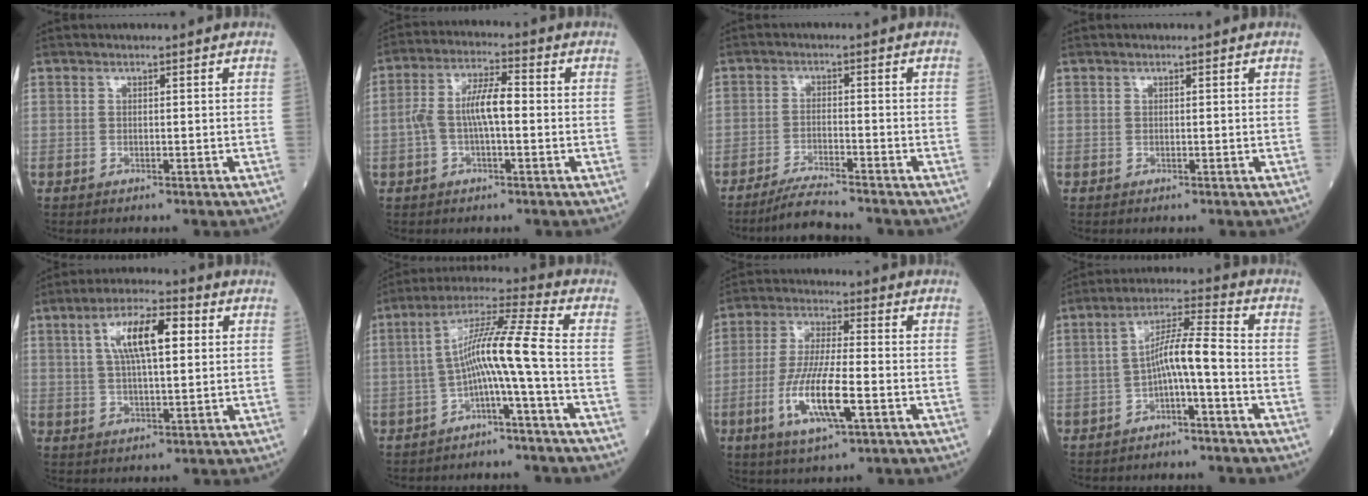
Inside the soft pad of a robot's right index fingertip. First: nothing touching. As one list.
[{"total": 7.4, "force": [-0.5, 2.1, 7.0], "torque": [-0.145, 0.024, -0.012]}, {"total": 6.3, "force": [-5.7, -0.3, 2.7], "torque": [-0.048, -0.022, -0.100]}, {"total": 0.0}, {"total": 10.0, "force": [2.9, 2.8, 9.1], "torque": [-0.168, 0.021, 0.052]}, {"total": 9.1, "force": [-2.1, -1.3, 8.7], "torque": [-0.159, 0.031, -0.040]}, {"total": 11.3, "force": [-3.6, 1.8, 10.6], "torque": [-0.208, -0.012, -0.068]}, {"total": 6.5, "force": [-2.0, 0.2, 6.2], "torque": [-0.111, 0.027, -0.035]}]